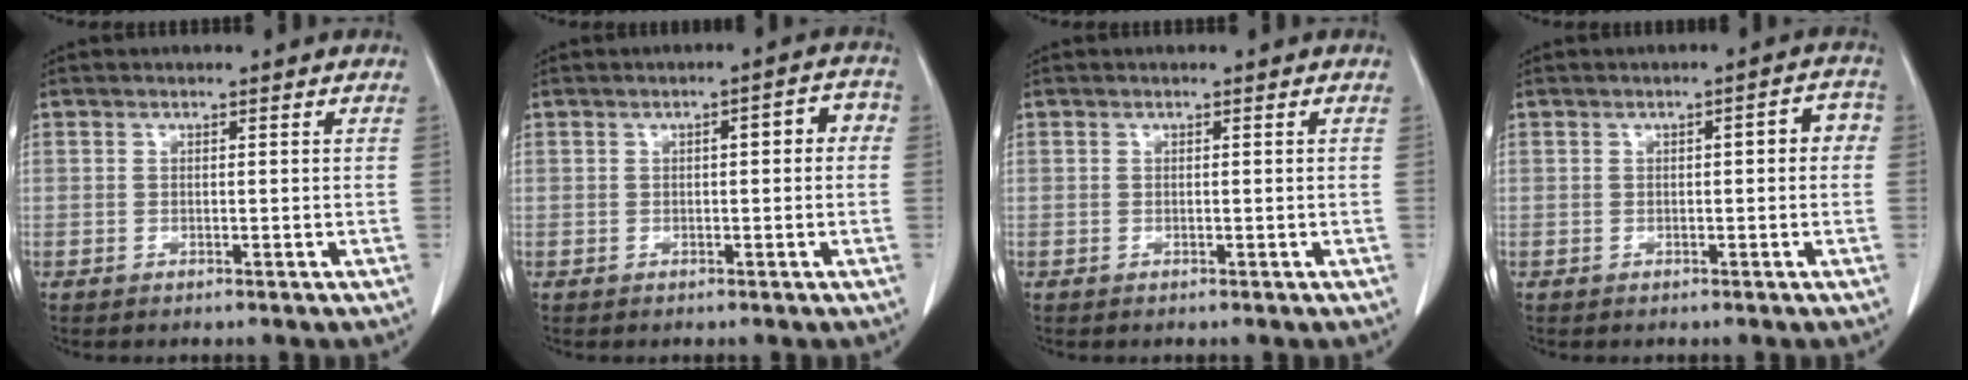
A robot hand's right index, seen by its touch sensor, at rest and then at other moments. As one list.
[{"total": 3.9, "force": [0.3, 1.2, 3.7], "torque": [-0.044, 0.025, -0.001]}, {"total": 0.0}, {"total": 3.5, "force": [0.2, 1.1, 3.3], "torque": [-0.036, 0.020, -0.002]}]